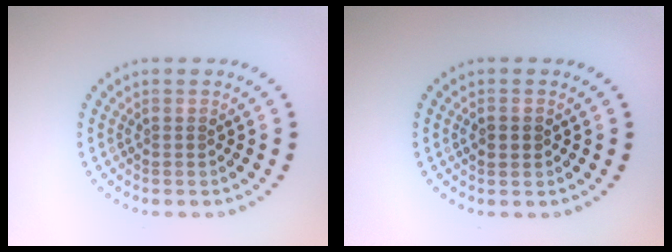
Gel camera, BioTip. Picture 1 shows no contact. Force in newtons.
{"total": 2.0, "press": 2.0, "slide": 0.2}